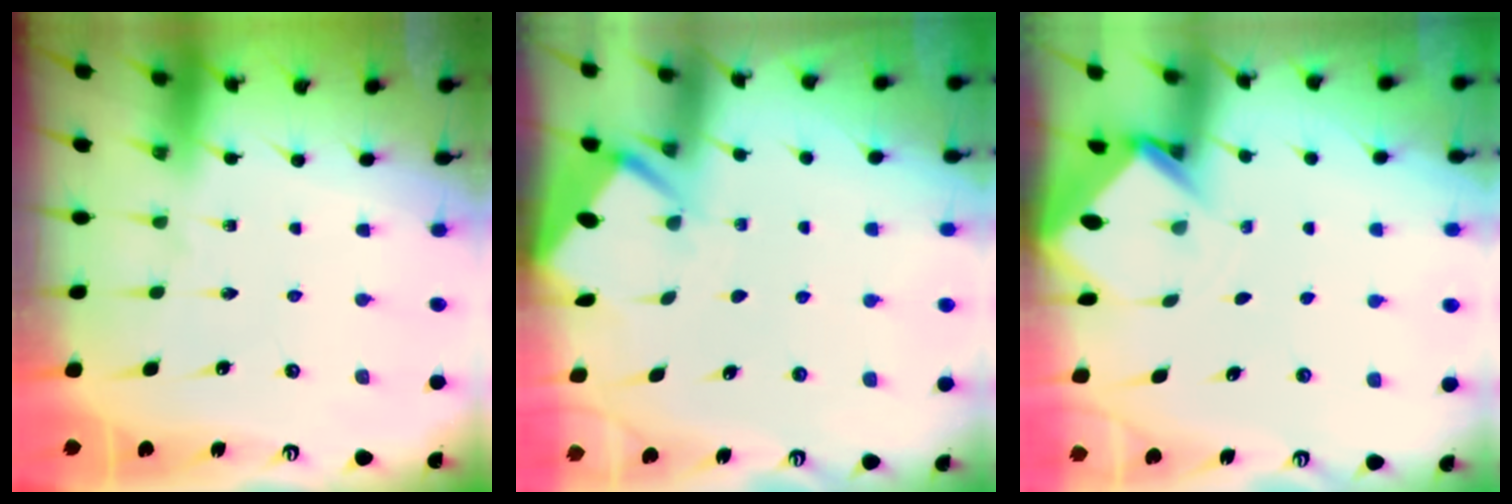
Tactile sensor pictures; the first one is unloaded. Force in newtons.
{"total": 4.1, "press": 4.1, "slide": 0.2}
{"total": 2.9, "press": 2.9, "slide": 0.2}